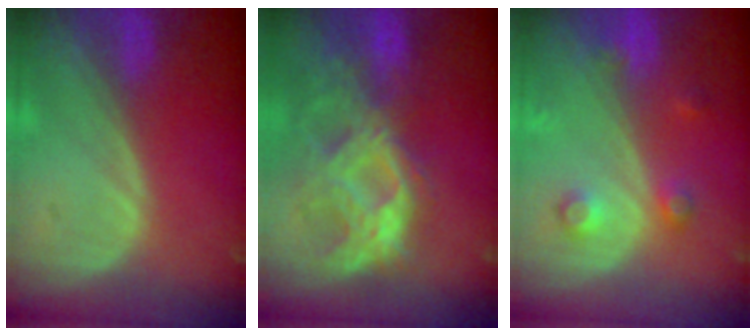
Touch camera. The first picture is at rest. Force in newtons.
{"total": 10.5, "press": 9.2, "slide": 5.0}
{"total": 3.7, "press": 3.4, "slide": 1.6}